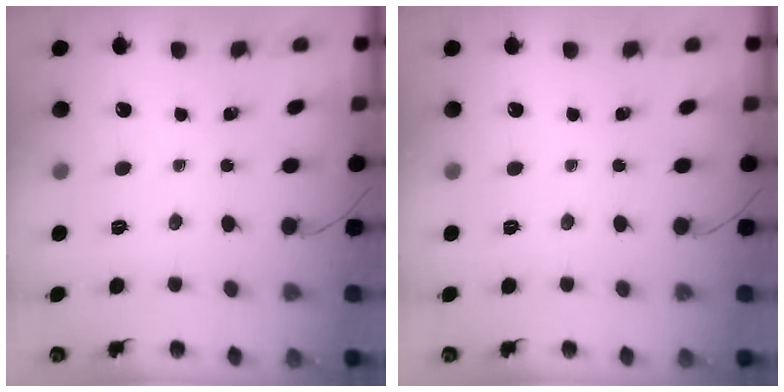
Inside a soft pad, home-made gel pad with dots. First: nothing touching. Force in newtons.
{"total": 0.0}